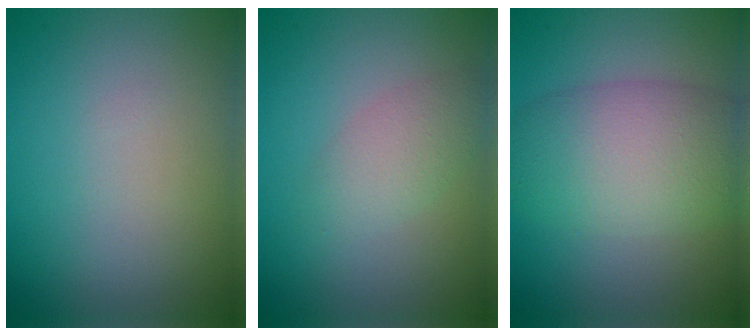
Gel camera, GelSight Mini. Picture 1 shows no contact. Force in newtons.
{"total": 2.4, "press": 2.4, "slide": 0.2}
{"total": 7.6, "press": 7.5, "slide": 0.6}